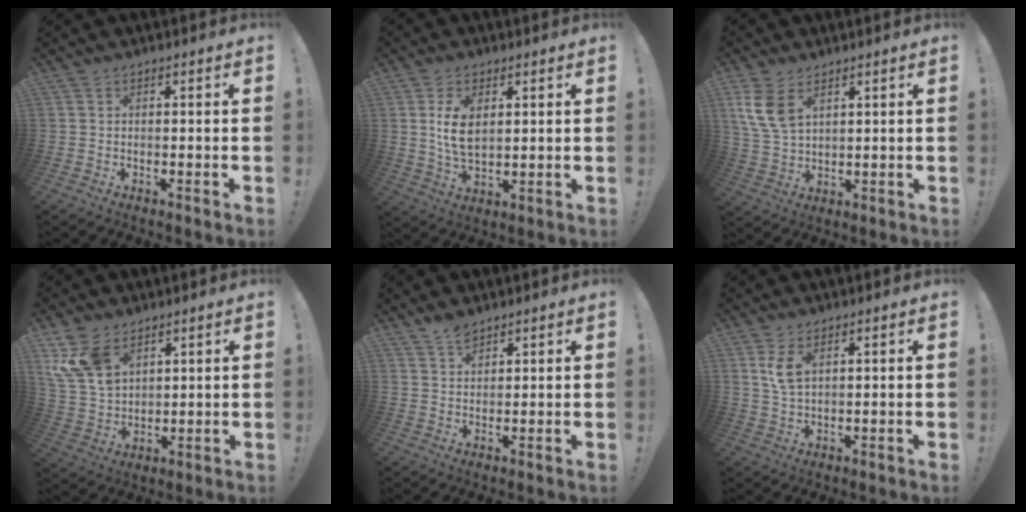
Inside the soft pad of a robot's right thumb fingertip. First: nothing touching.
{"total": 8.4, "force": [2.3, 5.0, 6.3], "torque": [-0.119, -0.008, 0.038]}
{"total": 9.6, "force": [4.6, 5.9, 6.0], "torque": [-0.122, -0.013, 0.090]}
{"total": 11.7, "force": [6.3, 7.8, 6.1], "torque": [-0.129, -0.027, 0.129]}
{"total": 4.1, "force": [3.5, 1.6, 1.3], "torque": [-0.011, -0.026, 0.061]}
{"total": 5.5, "force": [2.3, 2.8, 4.1], "torque": [-0.077, -0.010, 0.041]}